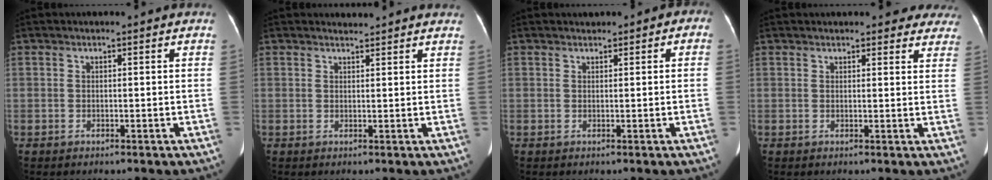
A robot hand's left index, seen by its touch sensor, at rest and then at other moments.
{"total": 2.3, "force": [2.2, 0.3, 0.0], "torque": [-0.008, 0.008, 0.025]}
{"total": 1.6, "force": [0.6, 1.1, 0.9], "torque": [-0.009, 0.016, 0.007]}
{"total": 9.2, "force": [8.4, 2.9, 2.6], "torque": [0.004, 0.006, 0.077]}